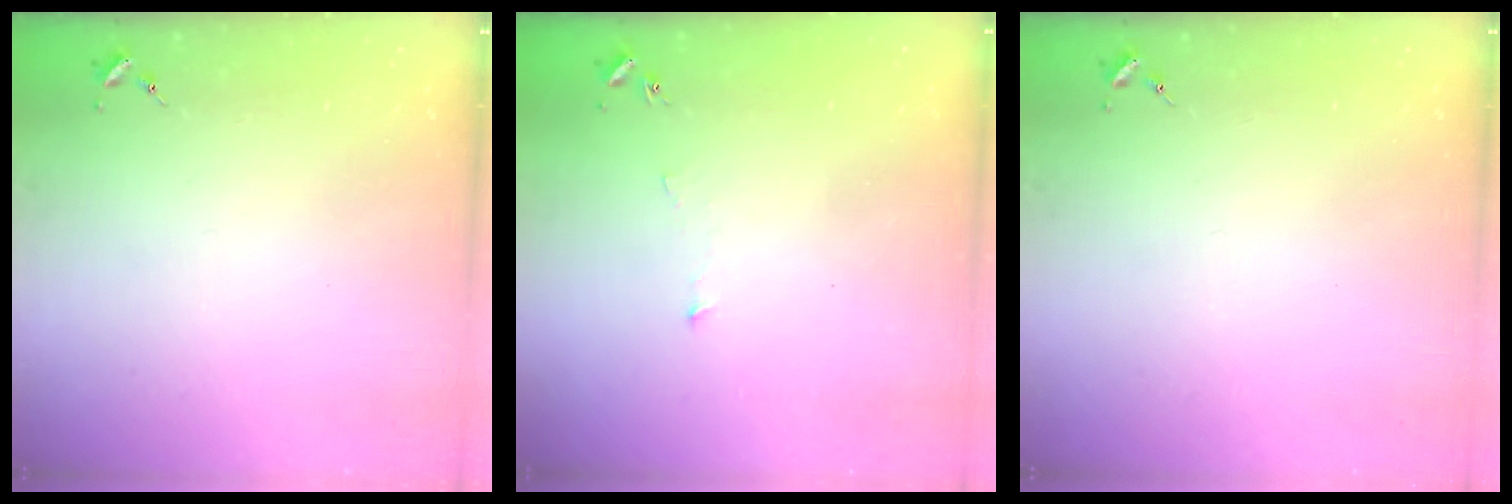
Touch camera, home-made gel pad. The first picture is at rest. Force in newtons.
{"total": 3.7, "press": 3.7, "slide": 0.2}
{"total": 0.0}